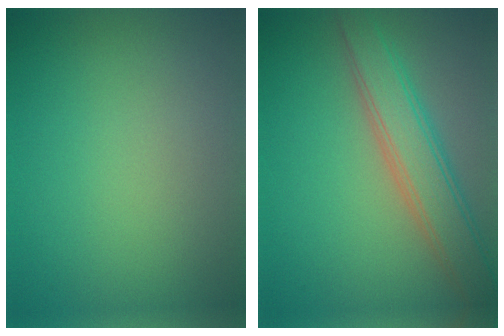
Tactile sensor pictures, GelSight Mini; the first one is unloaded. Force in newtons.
{"total": 4.9, "press": 4.9, "slide": 0.3}